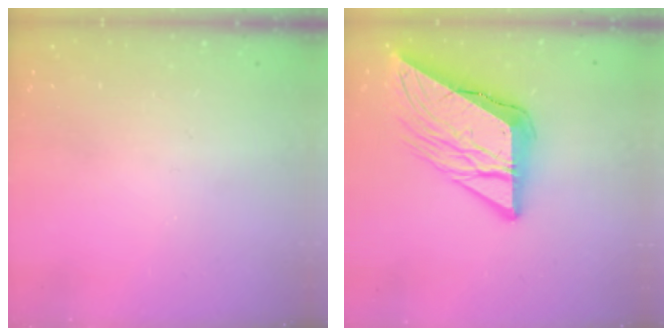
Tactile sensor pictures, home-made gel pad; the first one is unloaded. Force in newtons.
{"total": 15.9, "press": 15.8, "slide": 1.7}